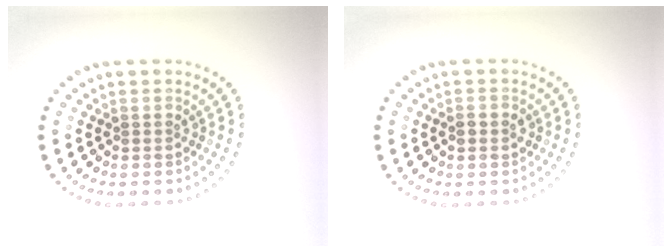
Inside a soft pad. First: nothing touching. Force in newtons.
{"total": 1.3, "press": 1.3, "slide": 0.3}